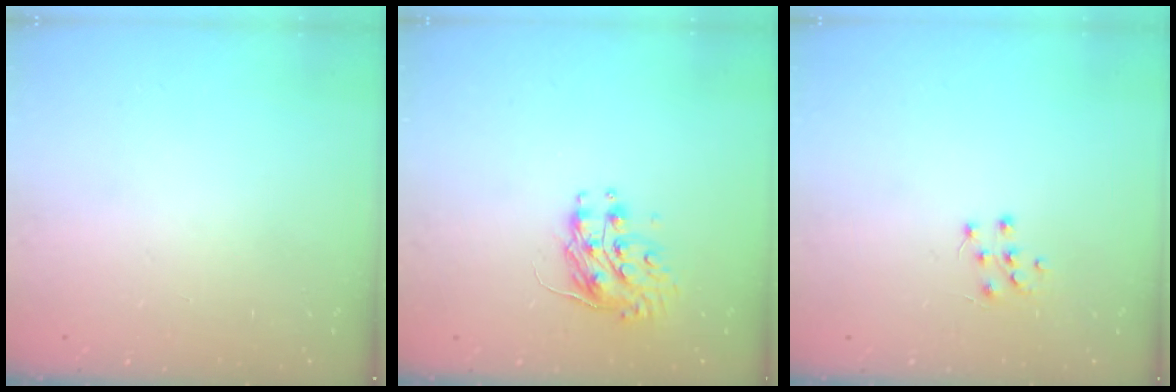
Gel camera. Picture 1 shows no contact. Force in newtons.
{"total": 9.0, "press": 9.0, "slide": 0.6}
{"total": 5.5, "press": 5.5, "slide": 0.6}